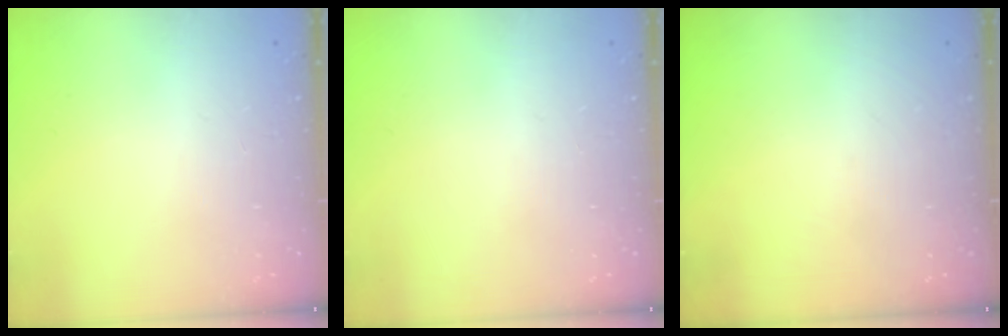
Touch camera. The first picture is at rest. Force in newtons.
{"total": 0.0}
{"total": 0.0}